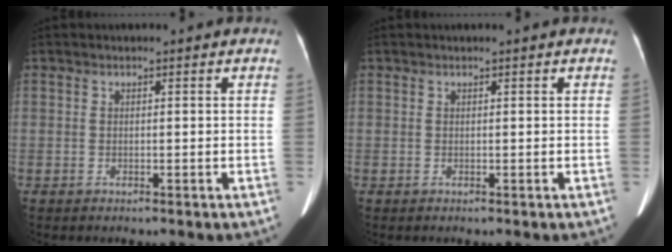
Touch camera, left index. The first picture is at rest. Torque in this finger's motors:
{"motor_torque": [0.09, -0.16, -0.02, -0.01]}